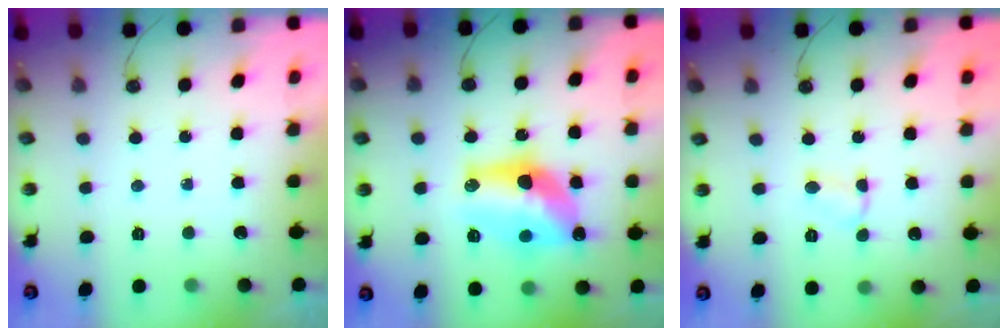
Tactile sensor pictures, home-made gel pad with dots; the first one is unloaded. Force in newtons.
{"total": 13.6, "press": 13.6, "slide": 1.2}
{"total": 3.3, "press": 3.3, "slide": 0.4}